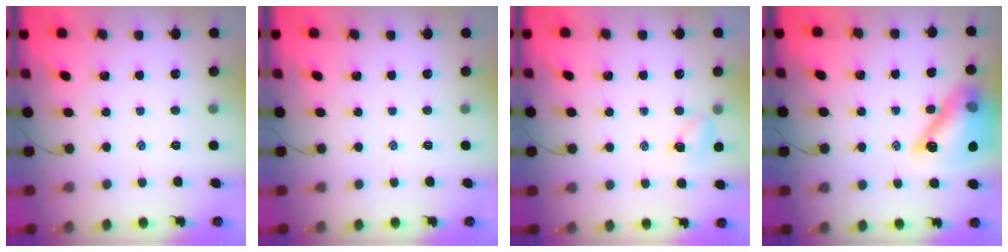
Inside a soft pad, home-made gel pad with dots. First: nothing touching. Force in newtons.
{"total": 0.0}
{"total": 5.2, "press": 5.1, "slide": 1.1}
{"total": 14.3, "press": 14.0, "slide": 2.8}